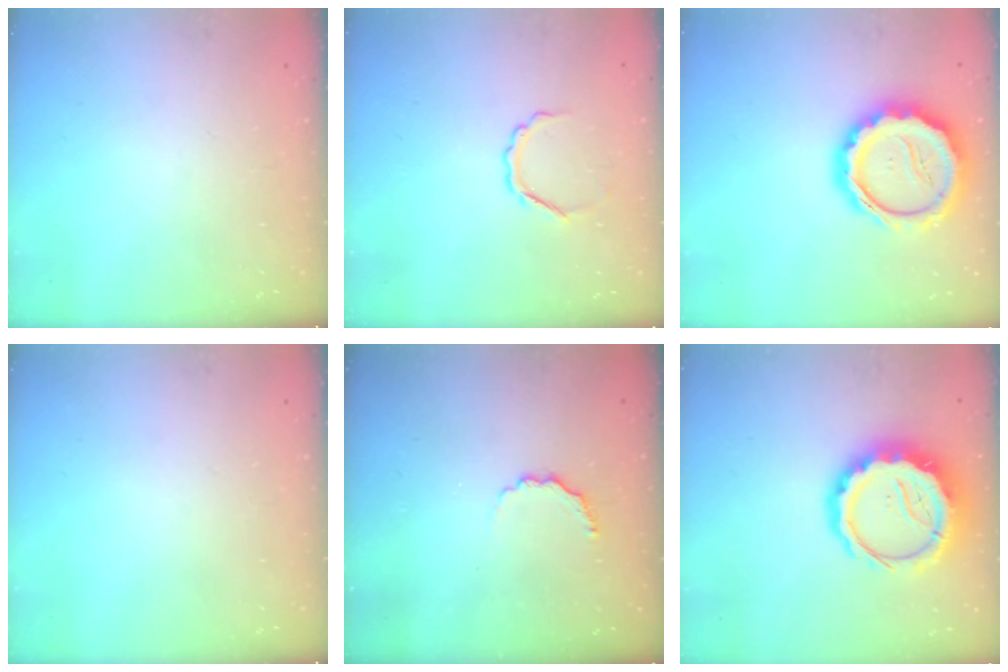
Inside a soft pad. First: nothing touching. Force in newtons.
{"total": 3.3, "press": 3.3, "slide": 0.6}
{"total": 19.7, "press": 19.4, "slide": 3.8}
{"total": 0.0}
{"total": 4.7, "press": 4.6, "slide": 1.1}
{"total": 14.9, "press": 14.4, "slide": 3.5}